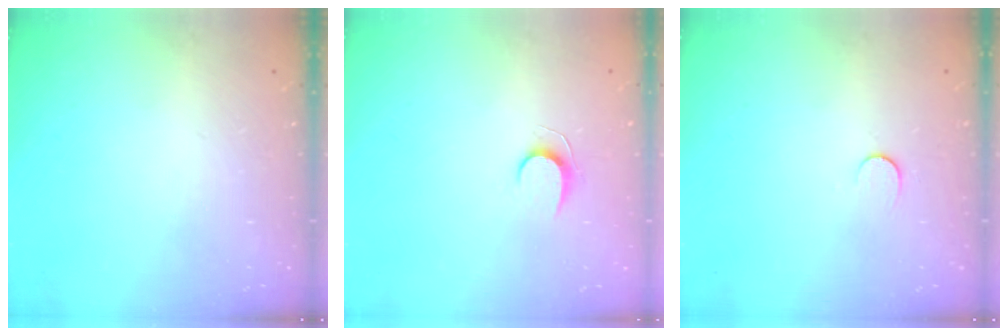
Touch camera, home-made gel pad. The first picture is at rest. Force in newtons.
{"total": 5.6, "press": 5.6, "slide": 0.5}
{"total": 5.2, "press": 5.2, "slide": 0.5}